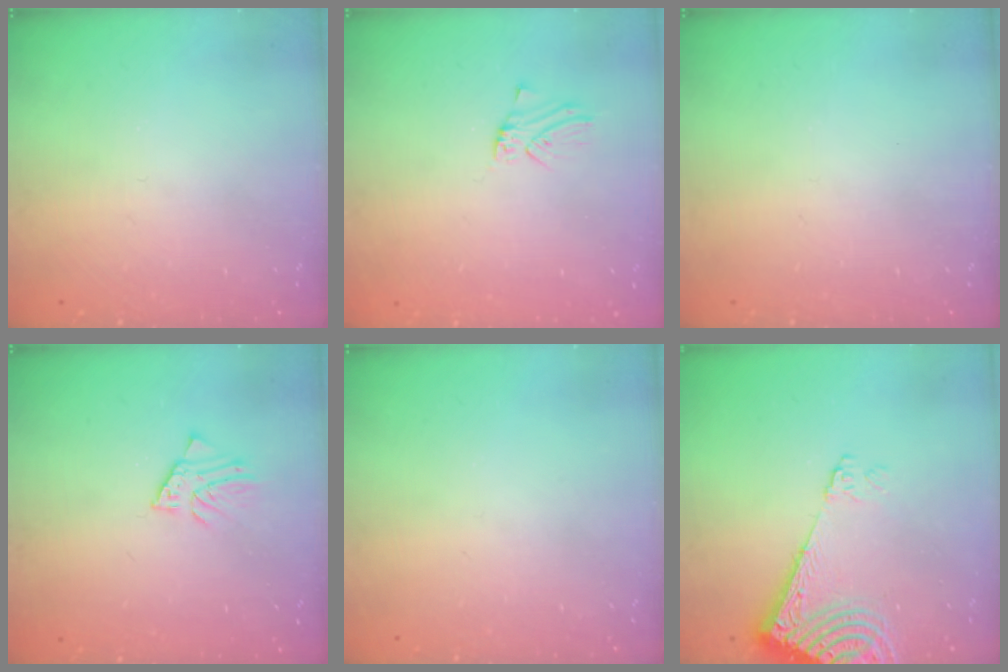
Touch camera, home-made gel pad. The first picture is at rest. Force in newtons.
{"total": 0.0}
{"total": 0.0}
{"total": 2.4, "press": 2.4, "slide": 0.1}
{"total": 0.0}
{"total": 12.2, "press": 12.0, "slide": 2.2}